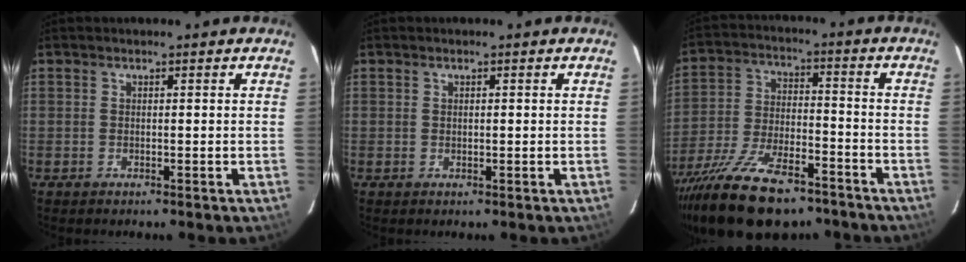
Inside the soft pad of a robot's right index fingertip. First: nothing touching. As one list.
[{"total": 0.5, "force": [0.2, 0.3, 0.4], "torque": [-0.007, 0.003, 0.005]}, {"total": 20.8, "force": [-15.1, 8.1, 11.7], "torque": [-0.236, -0.032, -0.249]}]